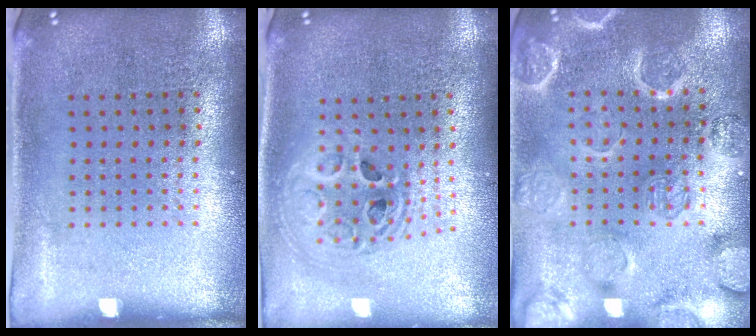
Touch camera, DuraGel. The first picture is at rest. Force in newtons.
{"total": 2.0, "press": 1.6, "slide": 1.2}
{"total": 2.9, "press": 2.8, "slide": 0.3}